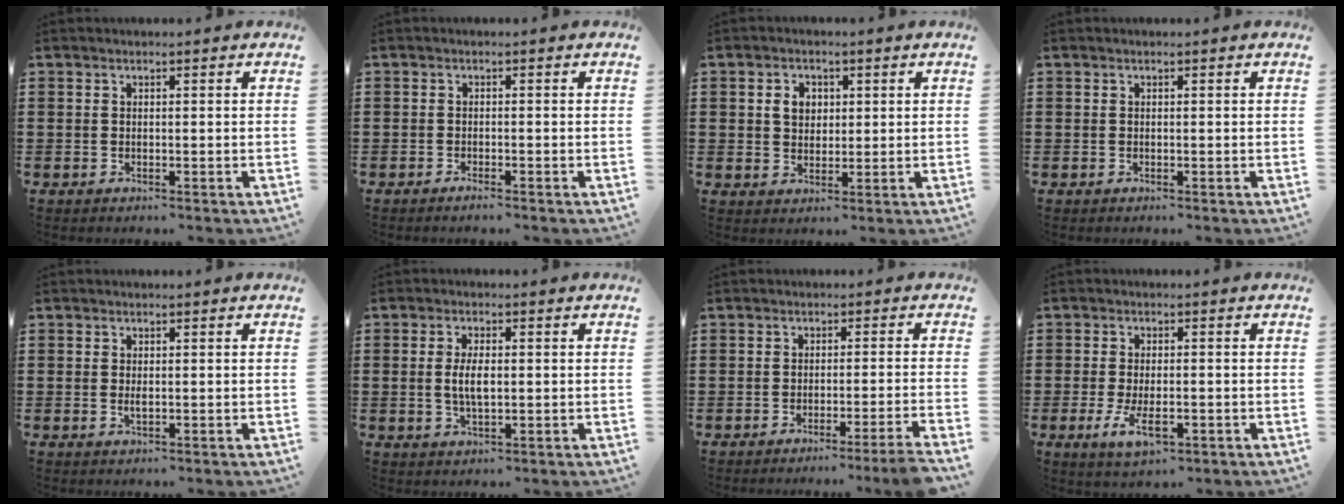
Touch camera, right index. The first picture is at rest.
{"total": 0.8, "force": [-0.7, -0.1, 0.4], "torque": [-0.010, -0.006, -0.013]}
{"total": 3.2, "force": [0.8, 2.6, 1.7], "torque": [-0.043, 0.012, 0.013]}
{"total": 0.0}
{"total": 1.0, "force": [0.0, 0.3, 1.0], "torque": [-0.020, -0.002, 0.001]}
{"total": 4.2, "force": [0.0, 1.6, 3.8], "torque": [-0.082, 0.001, -0.003]}
{"total": 3.0, "force": [-2.2, -1.0, 1.7], "torque": [-0.029, -0.011, -0.043]}
{"total": 4.8, "force": [-1.5, 2.1, 4.1], "torque": [-0.089, -0.006, -0.031]}